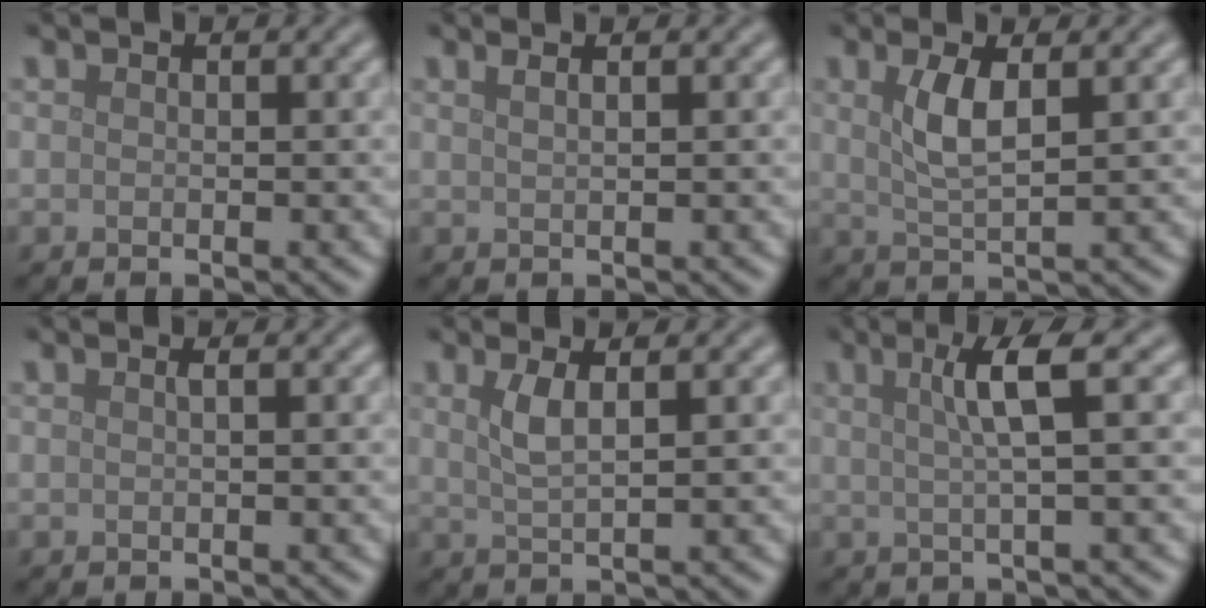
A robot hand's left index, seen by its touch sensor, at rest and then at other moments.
{"total": 2.1, "force": [1.3, 1.0, 1.4], "torque": [-0.001, 0.002, -0.007]}
{"total": 3.3, "force": [1.1, 0.9, 2.9], "torque": [-0.061, -0.001, 0.022]}
{"total": 0.7, "force": [0.2, 0.3, 0.7], "torque": [-0.007, 0.005, -0.002]}
{"total": 2.4, "force": [1.0, 0.6, 2.1], "torque": [-0.040, 0.000, 0.019]}
{"total": 4.0, "force": [1.0, 0.5, 3.8], "torque": [-0.061, 0.007, 0.016]}